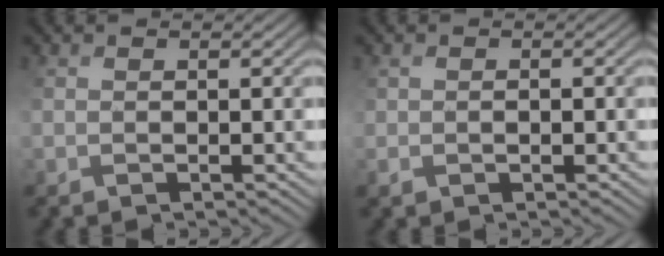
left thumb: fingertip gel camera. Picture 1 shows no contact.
{"total": 0.9, "force": [0.0, 0.9, 0.2], "torque": [0.000, -0.004, 0.000]}